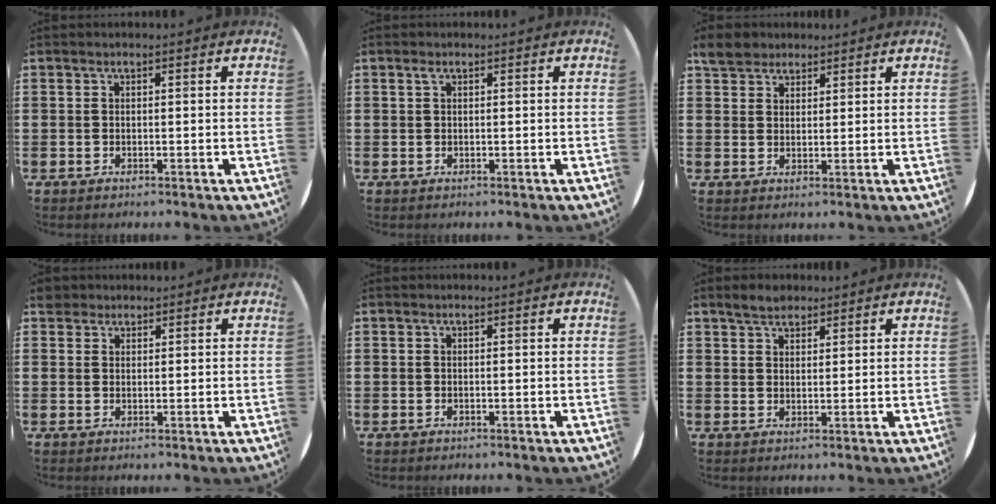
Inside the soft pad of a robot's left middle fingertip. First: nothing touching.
{"total": 0.7, "force": [0.4, 0.2, 0.6], "torque": [-0.013, 0.001, 0.007]}
{"total": 3.9, "force": [3.3, 1.9, 0.6], "torque": [-0.015, 0.001, 0.063]}
{"total": 1.9, "force": [1.6, 0.9, 0.1], "torque": [0.001, 0.001, 0.032]}
{"total": 0.0}
{"total": 3.0, "force": [2.6, 1.3, 0.8], "torque": [-0.013, 0.001, 0.049]}